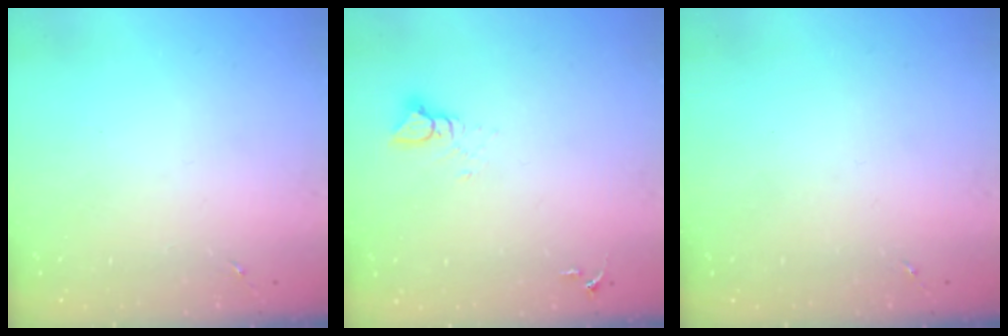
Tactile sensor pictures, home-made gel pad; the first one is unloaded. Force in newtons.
{"total": 3.3, "press": 3.3, "slide": 0.3}
{"total": 0.0}